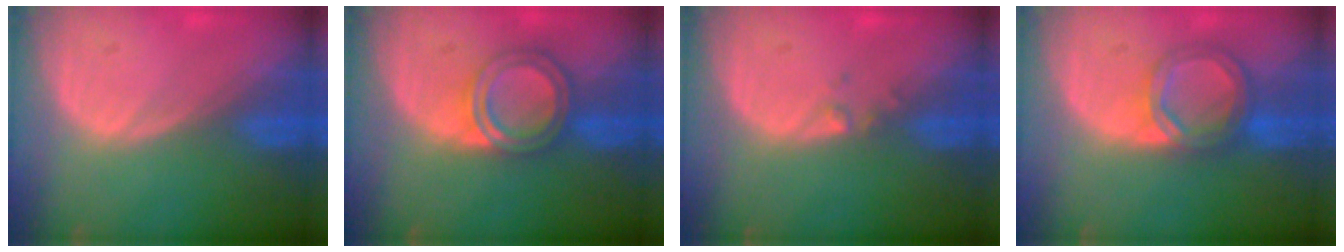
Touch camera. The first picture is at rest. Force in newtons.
{"total": 5.9, "press": 5.4, "slide": 2.3}
{"total": 1.0, "press": 0.9, "slide": 0.5}
{"total": 6.4, "press": 5.6, "slide": 3.1}